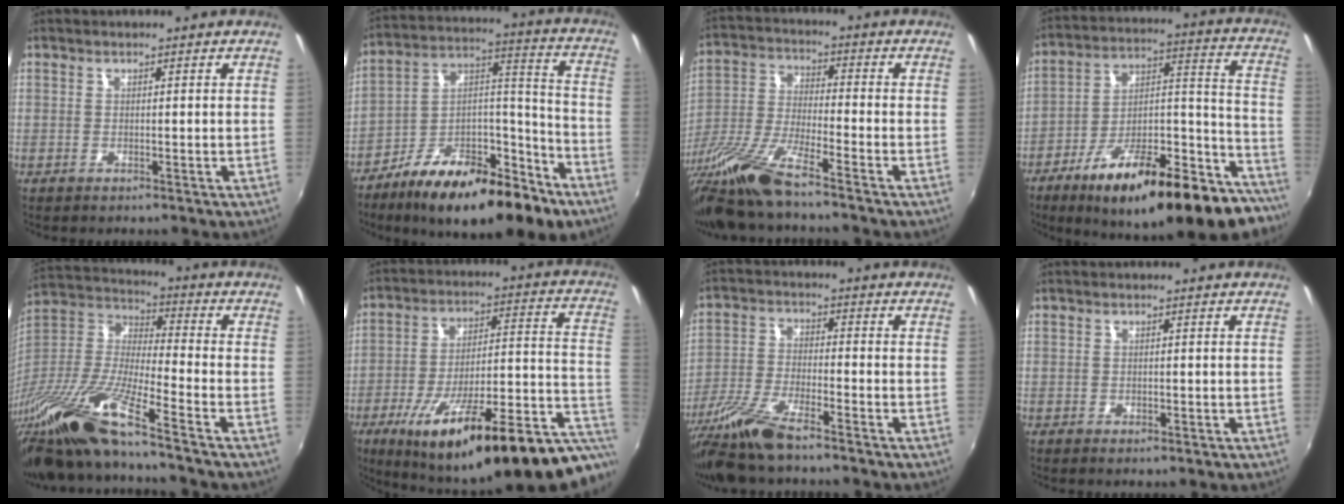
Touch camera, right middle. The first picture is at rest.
{"total": 22.5, "force": [-14.5, 8.2, 15.1], "torque": [-0.244, 0.008, -0.229]}
{"total": 13.8, "force": [-11.2, 0.0, 8.0], "torque": [-0.172, -0.033, -0.218]}
{"total": 28.8, "force": [-19.5, 9.0, 19.2], "torque": [-0.262, 0.004, -0.283]}
{"total": 22.1, "force": [-16.7, 0.7, 14.3], "torque": [-0.278, -0.048, -0.322]}
{"total": 30.6, "force": [-18.2, 6.8, 23.6], "torque": [-0.332, -0.036, -0.260]}
{"total": 11.2, "force": [-8.9, 1.5, 6.6], "torque": [-0.146, -0.022, -0.175]}
{"total": 0.8, "force": [-0.5, 0.5, 0.4], "torque": [-0.006, -0.005, -0.010]}